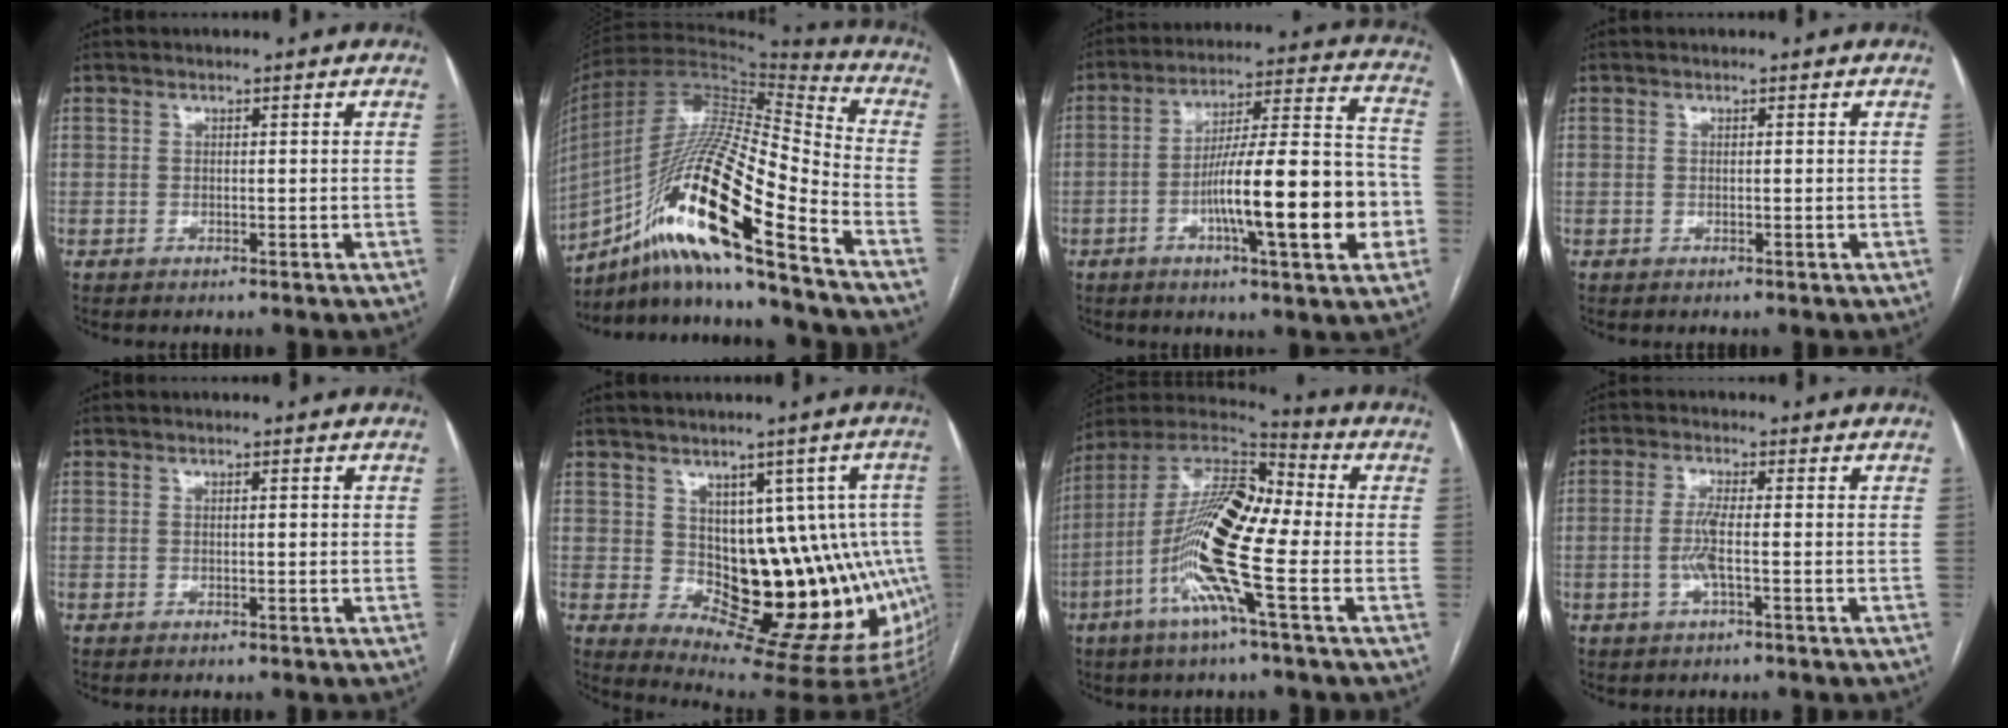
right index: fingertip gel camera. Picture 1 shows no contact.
{"total": 22.6, "force": [-12.8, 1.4, 18.5], "torque": [-0.370, -0.017, -0.237]}
{"total": 19.0, "force": [-5.1, 2.5, 18.2], "torque": [-0.269, 0.016, -0.075]}
{"total": 0.0}
{"total": 0.8, "force": [0.1, 0.1, 0.7], "torque": [-0.014, 0.001, 0.002]}
{"total": 15.5, "force": [-0.4, 7.1, 13.8], "torque": [-0.126, 0.025, 0.015]}
{"total": 17.4, "force": [-4.3, 2.4, 16.7], "torque": [-0.330, 0.004, -0.090]}
{"total": 3.8, "force": [-0.8, 0.2, 3.7], "torque": [-0.081, -0.004, -0.018]}